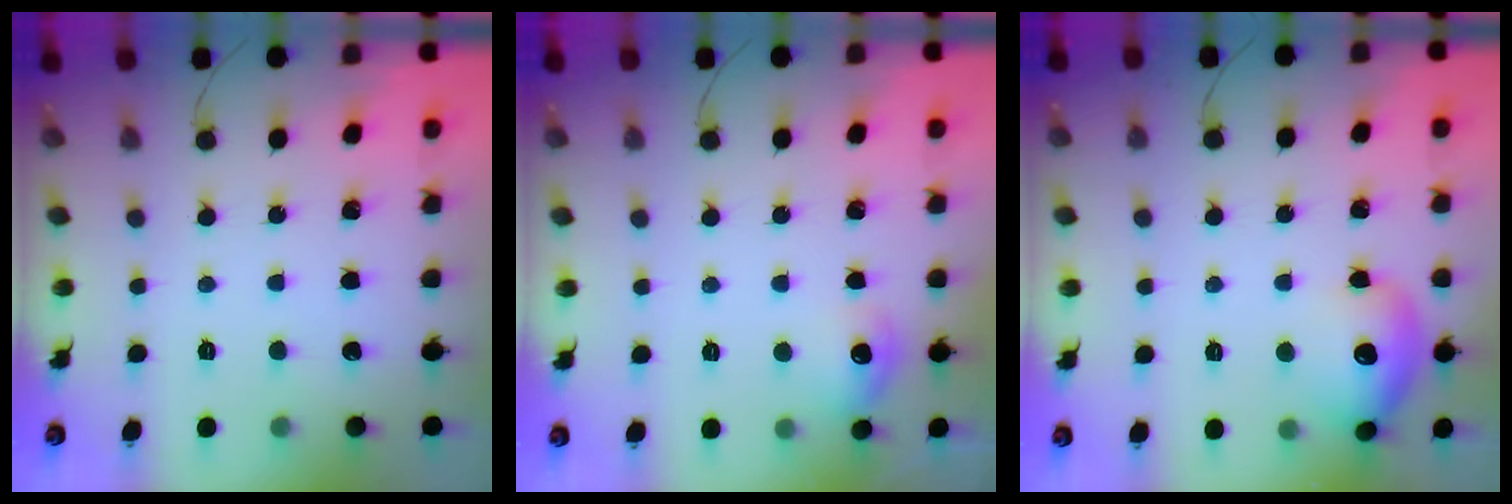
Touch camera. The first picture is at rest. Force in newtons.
{"total": 8.1, "press": 7.9, "slide": 1.4}
{"total": 17.3, "press": 13.1, "slide": 11.4}